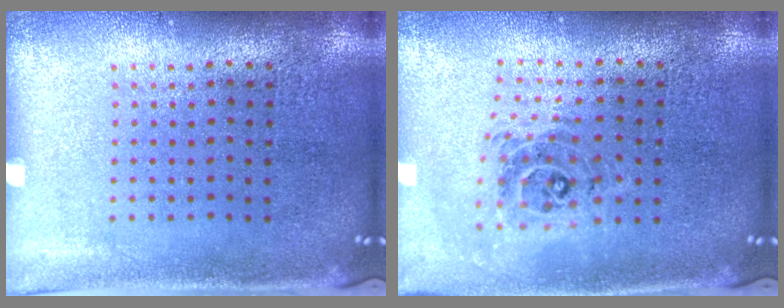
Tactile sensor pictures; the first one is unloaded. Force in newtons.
{"total": 0.9, "press": 0.8, "slide": 0.2}